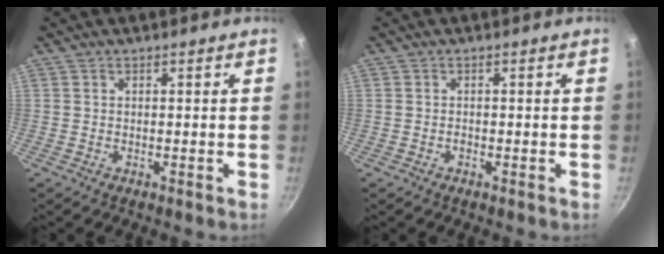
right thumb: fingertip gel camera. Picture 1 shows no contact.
{"total": 0.6, "force": [-0.3, 0.5, 0.3], "torque": [-0.005, 0.004, -0.005]}